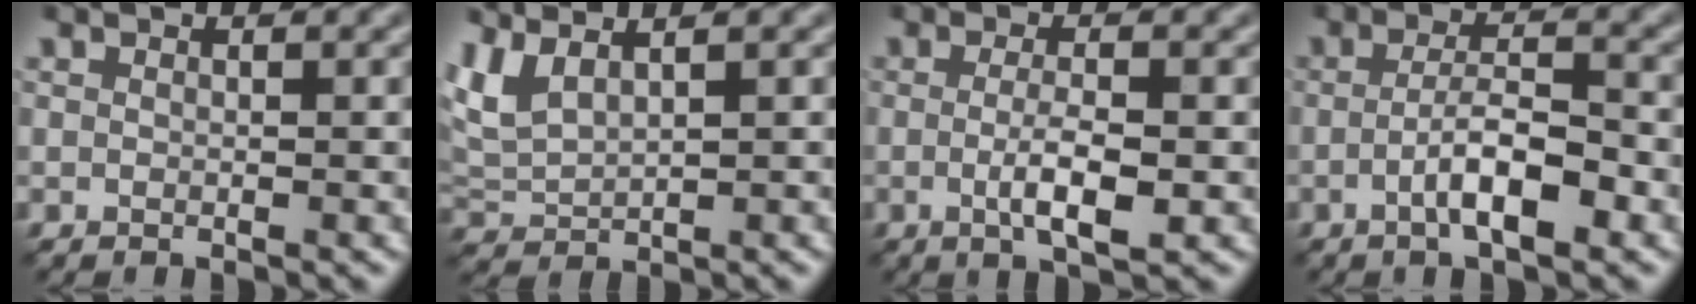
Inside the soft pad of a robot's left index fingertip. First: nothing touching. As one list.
[{"total": 3.2, "force": [2.1, 1.2, 2.1], "torque": [-0.062, 0.010, 0.048]}, {"total": 3.5, "force": [-0.5, 0.8, 3.4], "torque": [-0.062, -0.007, -0.008]}, {"total": 4.4, "force": [-1.5, 1.1, 4.0], "torque": [-0.069, 0.006, -0.030]}]